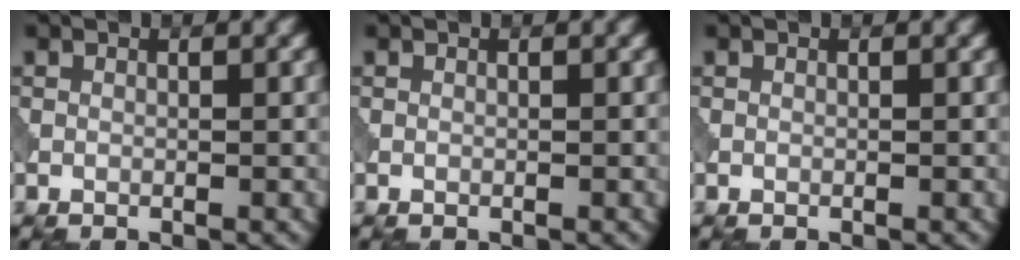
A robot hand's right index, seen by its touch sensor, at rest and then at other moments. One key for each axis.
{"total": 0.0}
{"total": 0.0}